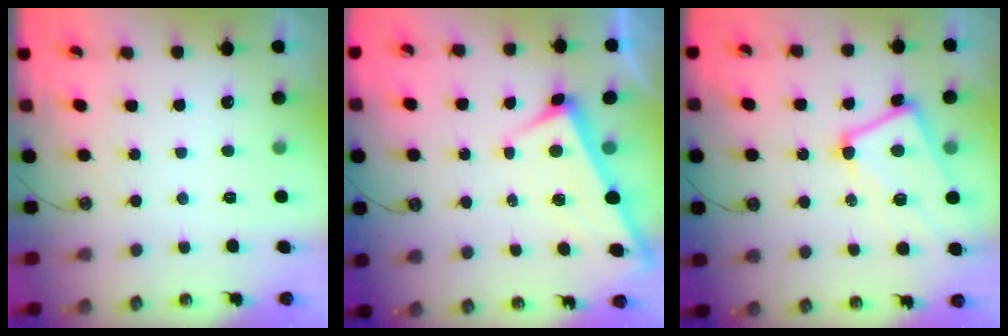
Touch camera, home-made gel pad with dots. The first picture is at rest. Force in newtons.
{"total": 3.1, "press": 3.1, "slide": 0.0}
{"total": 6.6, "press": 6.5, "slide": 1.1}